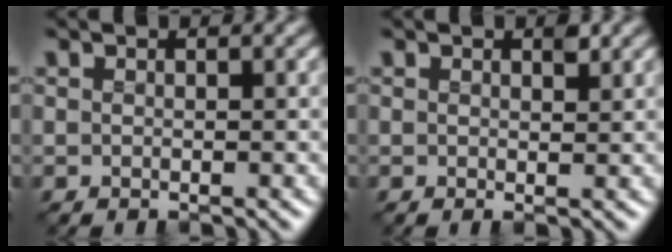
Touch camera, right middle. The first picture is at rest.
{"total": 0.9, "force": [0.5, 0.2, 0.8], "torque": [-0.014, -0.004, 0.006]}